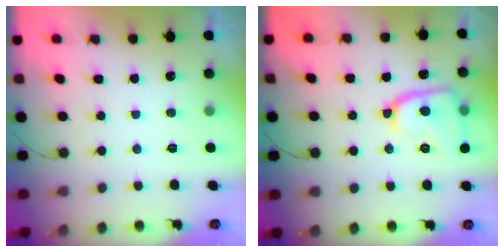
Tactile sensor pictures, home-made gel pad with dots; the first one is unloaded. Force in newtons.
{"total": 13.3, "press": 13.2, "slide": 1.5}